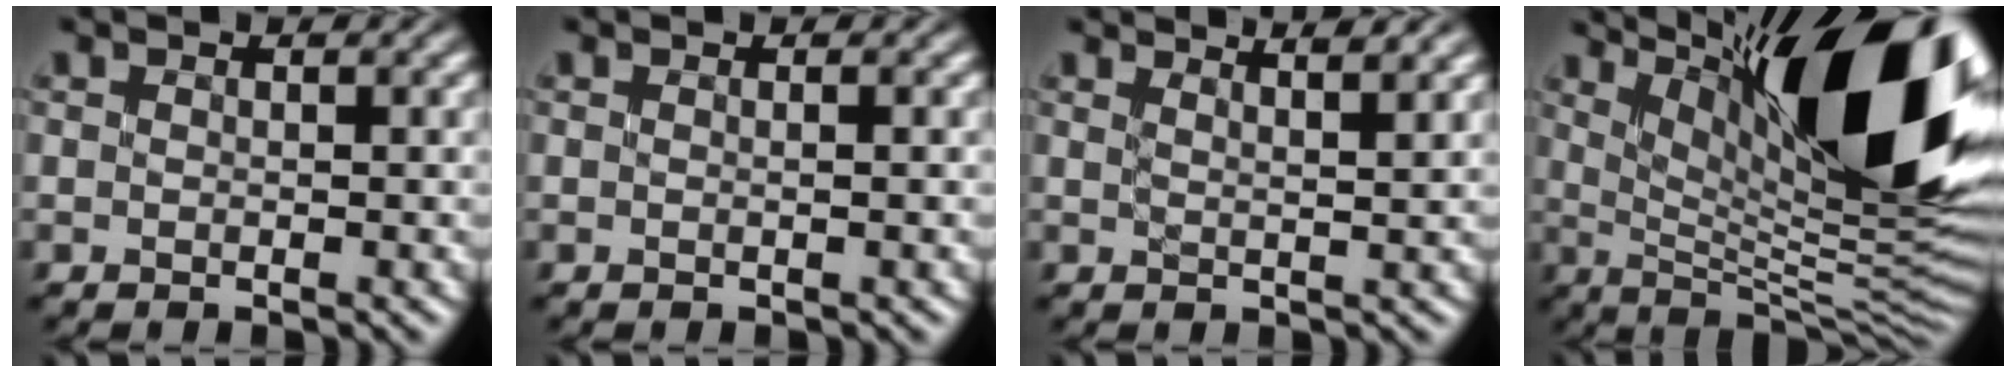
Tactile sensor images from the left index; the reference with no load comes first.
{"total": 0.7, "force": [-0.1, 0.3, 0.6], "torque": [-0.005, 0.001, -0.008]}
{"total": 4.5, "force": [3.7, 1.2, 2.3], "torque": [-0.007, 0.024, 0.019]}
{"total": 17.4, "force": [7.6, 5.0, 14.8], "torque": [-0.223, 0.010, 0.134]}